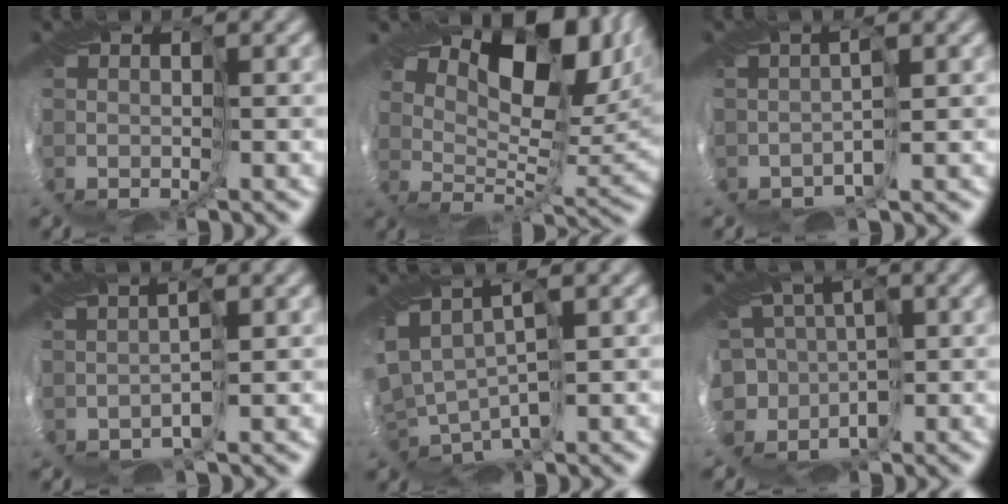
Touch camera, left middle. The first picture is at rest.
{"total": 11.5, "force": [7.2, 4.6, 7.8], "torque": [-0.131, 0.019, 0.133]}
{"total": 0.7, "force": [-0.7, -0.2, 0.1], "torque": [-0.018, 0.002, -0.012]}
{"total": 1.0, "force": [-1.0, 0.1, 0.0], "torque": [-0.015, -0.002, -0.014]}
{"total": 3.4, "force": [0.2, 2.2, 2.6], "torque": [-0.072, 0.011, 0.031]}
{"total": 6.0, "force": [-2.6, 5.4, 0.1], "torque": [-0.016, 0.034, -0.088]}